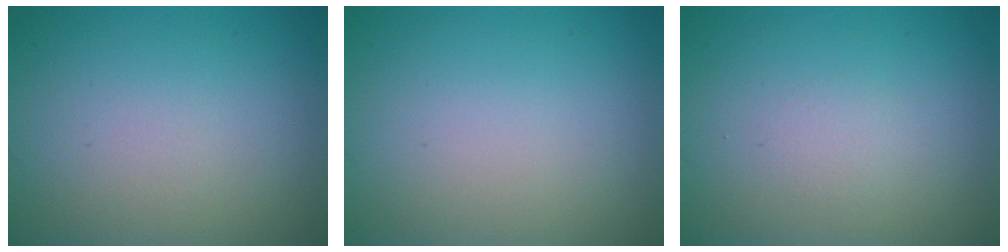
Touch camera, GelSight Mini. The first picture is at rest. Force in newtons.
{"total": 0.0}
{"total": 0.7, "press": 0.7, "slide": 0.1}